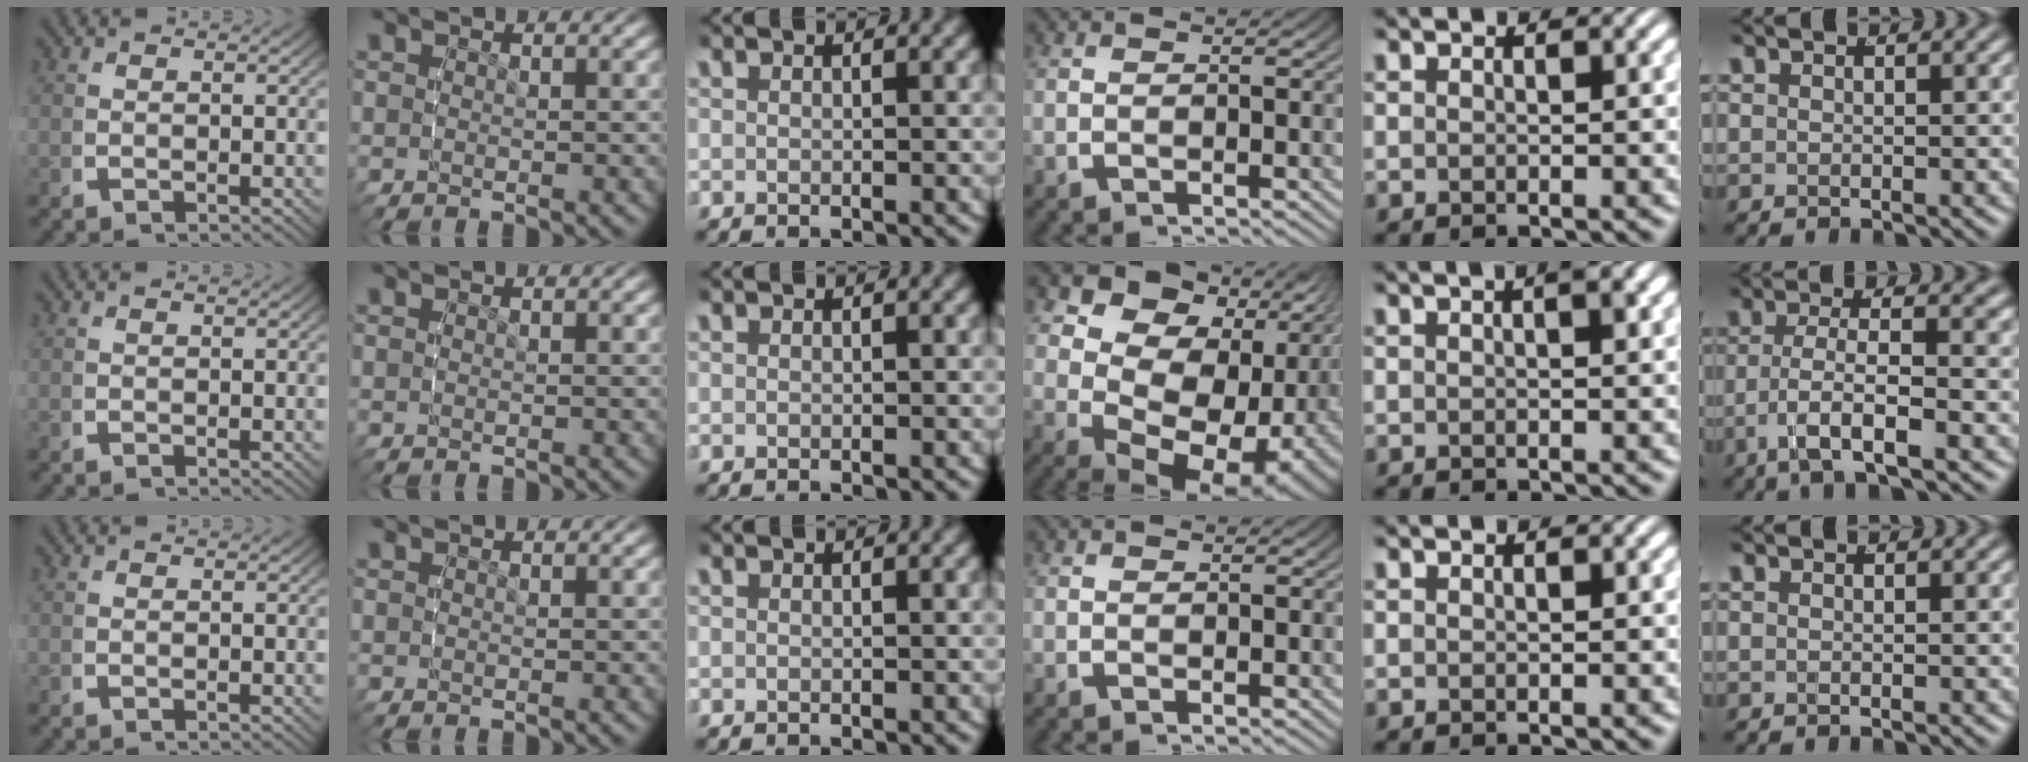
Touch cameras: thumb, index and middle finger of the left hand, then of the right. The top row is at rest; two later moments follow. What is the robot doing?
{"motion": "lift_and_place", "object": "sponge"}